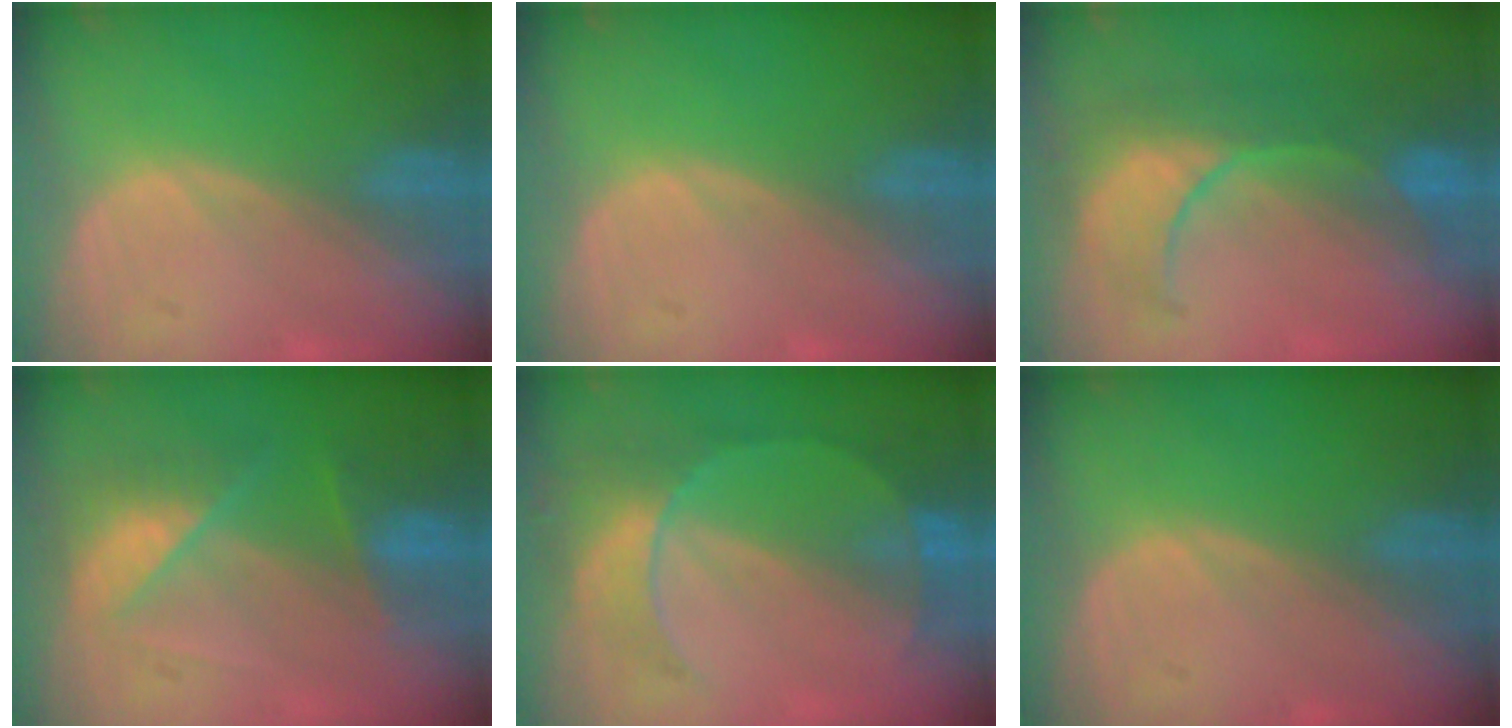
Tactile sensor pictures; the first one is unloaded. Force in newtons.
{"total": 0.0}
{"total": 9.3, "press": 8.9, "slide": 2.9}
{"total": 7.3, "press": 6.6, "slide": 3.3}
{"total": 7.5, "press": 6.6, "slide": 3.6}
{"total": 0.0}